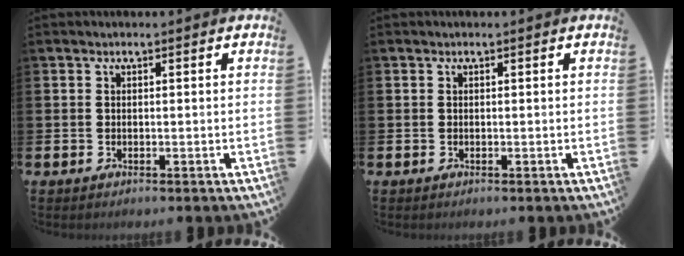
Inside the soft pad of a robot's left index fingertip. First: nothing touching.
{"total": 0.0}